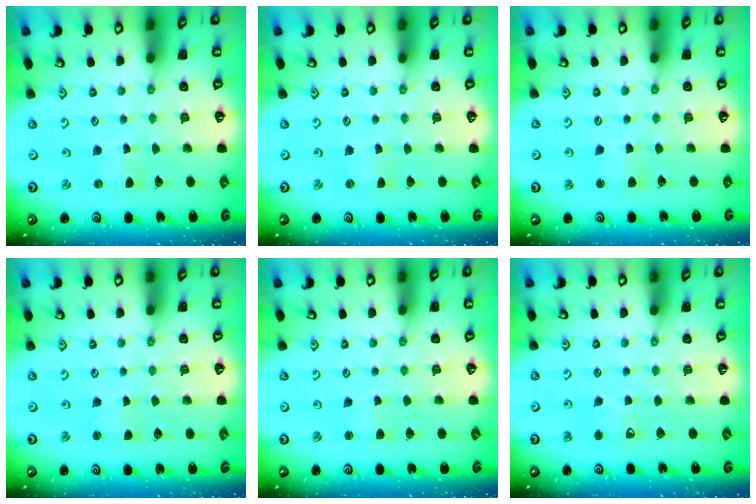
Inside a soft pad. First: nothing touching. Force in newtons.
{"total": 0.0}
{"total": 3.8, "press": 3.8, "slide": 0.4}
{"total": 1.1, "press": 1.1, "slide": 0.2}
{"total": 2.1, "press": 2.1, "slide": 0.3}
{"total": 4.5, "press": 4.4, "slide": 0.7}